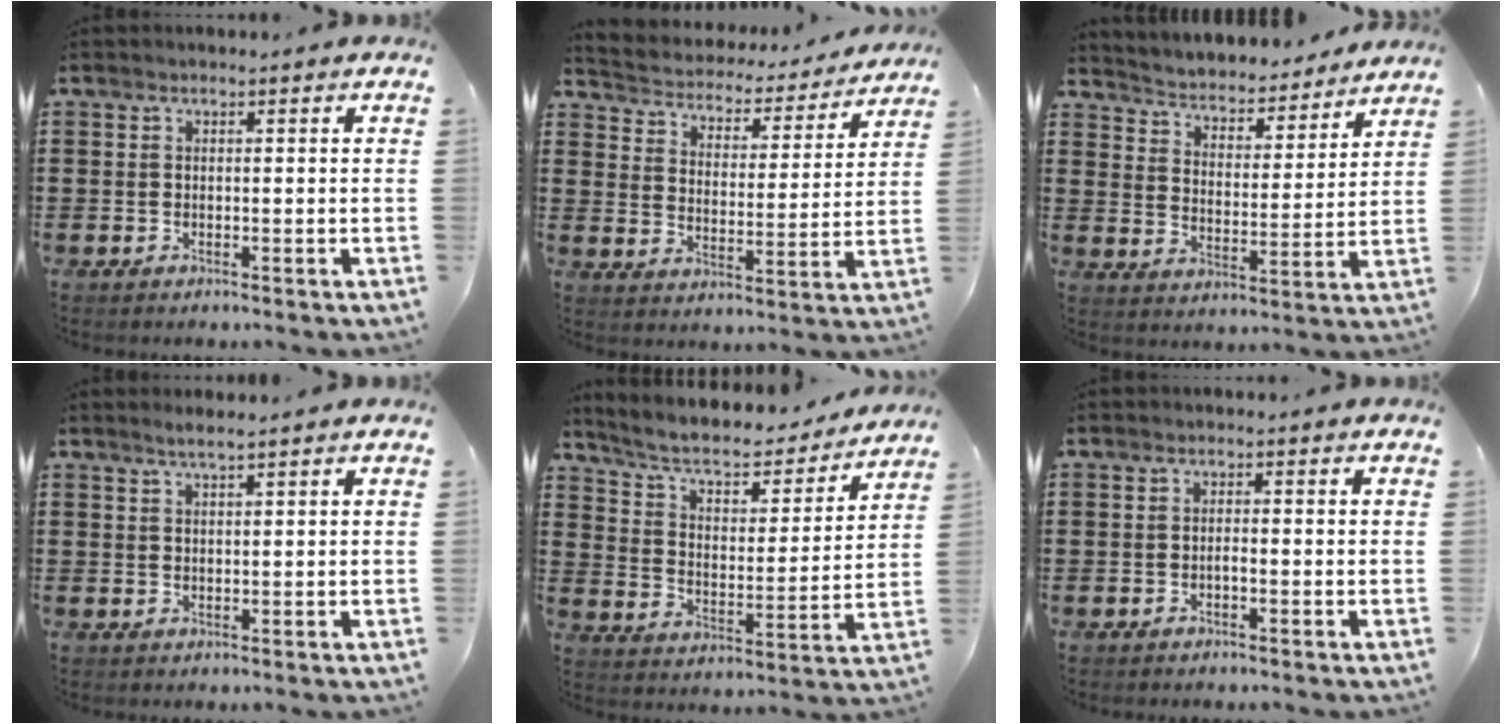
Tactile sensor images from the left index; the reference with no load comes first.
{"total": 2.9, "force": [2.9, 0.5, -0.1], "torque": [-0.022, -0.029, 0.039]}
{"total": 3.7, "force": [3.7, 0.1, 0.0], "torque": [-0.022, -0.037, 0.055]}
{"total": 1.8, "force": [1.4, 0.0, 1.1], "torque": [-0.022, 0.002, 0.026]}
{"total": 5.4, "force": [4.3, 1.8, 2.6], "torque": [-0.072, -0.027, 0.066]}
{"total": 0.9, "force": [-0.4, 0.2, 0.8], "torque": [-0.016, -0.003, -0.007]}